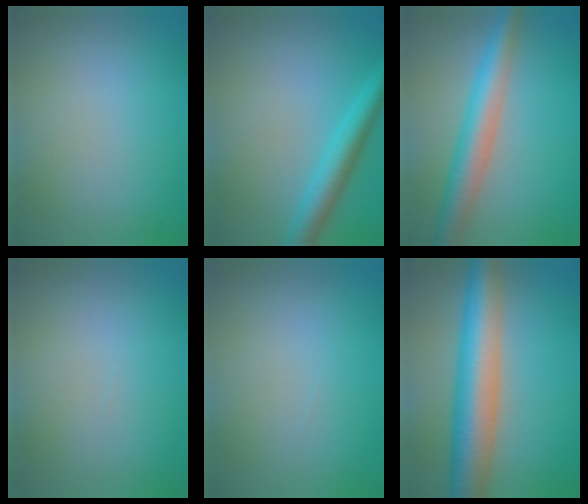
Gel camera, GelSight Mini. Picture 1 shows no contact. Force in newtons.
{"total": 4.2, "press": 4.2, "slide": 0.1}
{"total": 5.7, "press": 5.7, "slide": 0.1}
{"total": 0.0}
{"total": 0.0}
{"total": 9.8, "press": 9.8, "slide": 0.0}